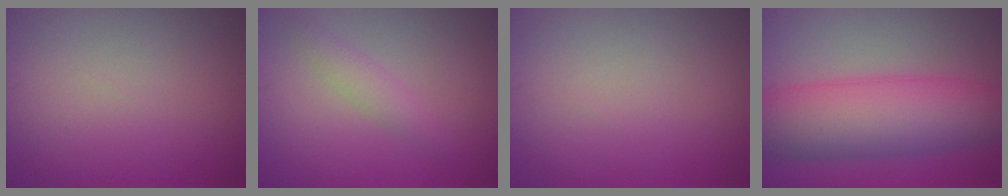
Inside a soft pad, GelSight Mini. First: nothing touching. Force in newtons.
{"total": 1.6, "press": 1.6, "slide": 0.2}
{"total": 0.0}
{"total": 9.5, "press": 9.5, "slide": 0.0}